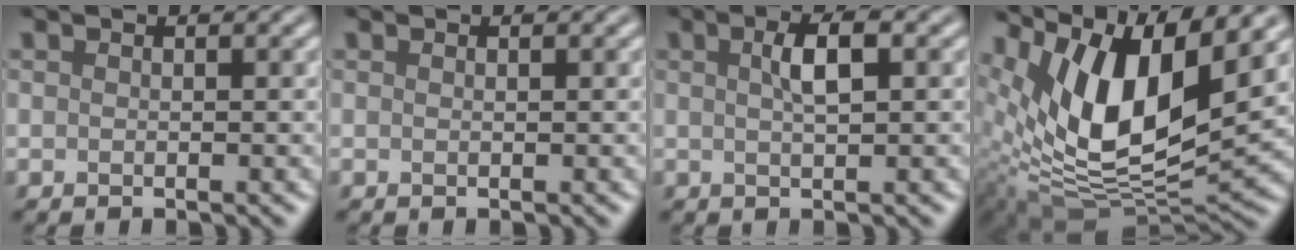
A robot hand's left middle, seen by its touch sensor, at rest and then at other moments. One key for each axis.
{"total": 0.0}
{"total": 2.7, "fx": 0.8, "fy": 0.7, "fz": 2.5, "tx": -0.044, "ty": 0.007, "tz": 0.012}
{"total": 12.5, "fx": 5.4, "fy": 5.2, "fz": 10.0, "tx": -0.185, "ty": -0.002, "tz": 0.103}